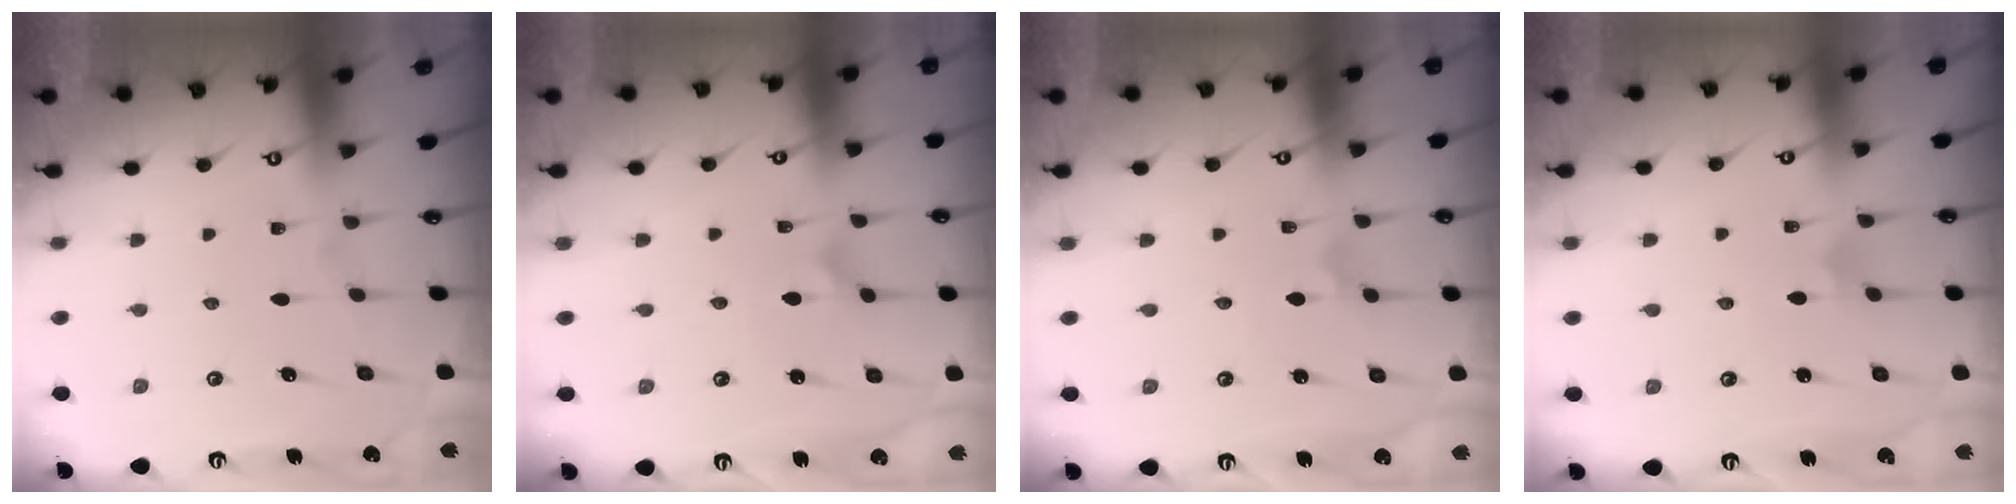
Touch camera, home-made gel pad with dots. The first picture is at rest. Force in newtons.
{"total": 2.8, "press": 2.8, "slide": 0.2}
{"total": 1.2, "press": 1.1, "slide": 0.2}
{"total": 3.4, "press": 3.4, "slide": 0.2}